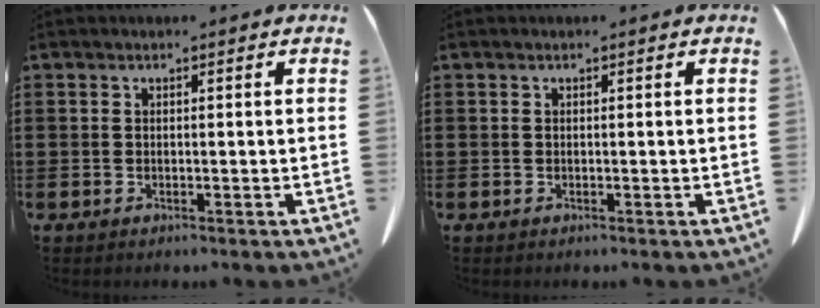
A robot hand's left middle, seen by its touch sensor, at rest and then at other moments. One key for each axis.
{"total": 0.0}